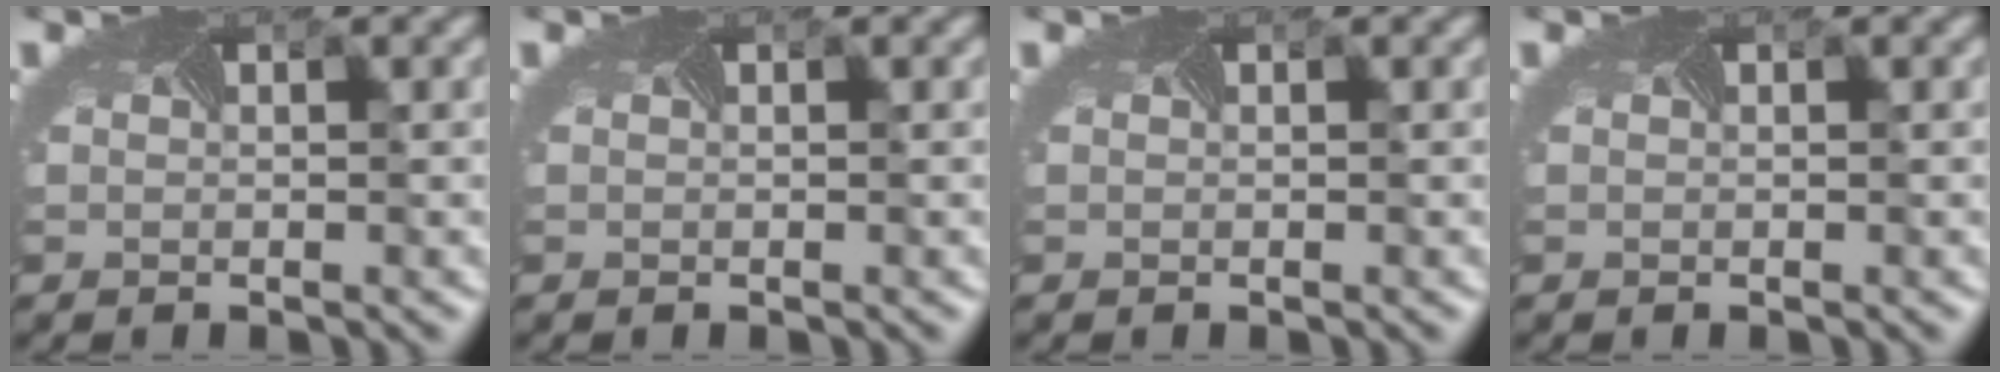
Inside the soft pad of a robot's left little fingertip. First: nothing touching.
{"total": 0.0}
{"total": 0.0}
{"total": 0.0}